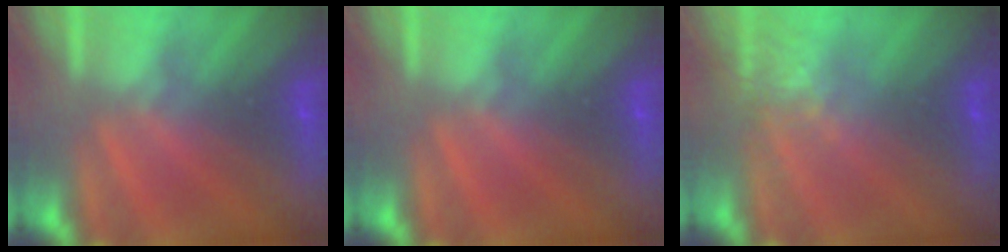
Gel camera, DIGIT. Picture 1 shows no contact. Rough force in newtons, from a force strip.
{"total": 0.0}
{"total": 2.8}